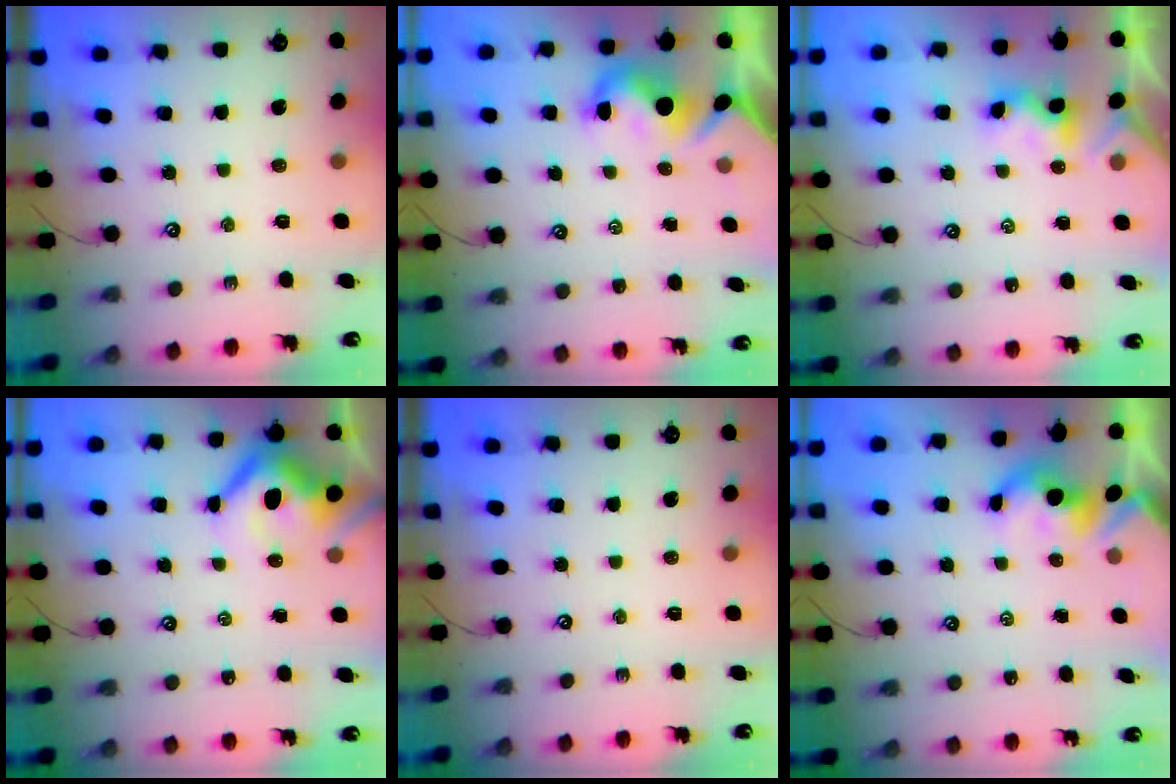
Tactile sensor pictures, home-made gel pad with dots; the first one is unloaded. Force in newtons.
{"total": 3.4, "press": 3.2, "slide": 0.9}
{"total": 1.8, "press": 1.7, "slide": 0.5}
{"total": 9.3, "press": 9.2, "slide": 1.3}
{"total": 0.0}
{"total": 1.7, "press": 1.6, "slide": 0.2}